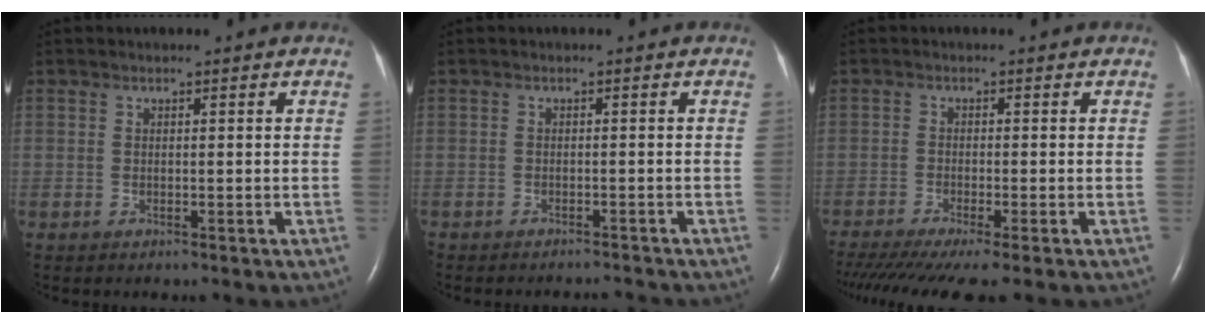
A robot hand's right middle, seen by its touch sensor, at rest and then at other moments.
{"total": 2.8, "force": [-2.8, 0.1, 0.1], "torque": [0.002, -0.008, -0.039]}
{"total": 10.3, "force": [-8.1, 0.7, 6.4], "torque": [-0.102, -0.021, -0.132]}